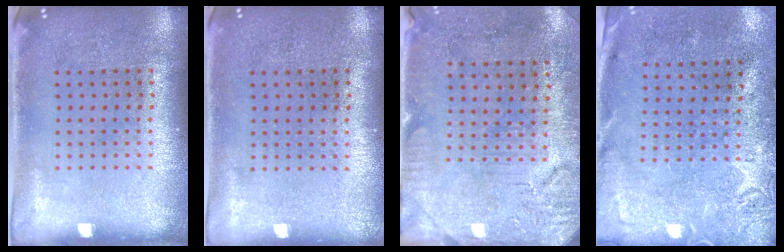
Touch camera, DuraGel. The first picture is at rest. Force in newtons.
{"total": 0.0}
{"total": 3.2, "press": 2.6, "slide": 1.8}
{"total": 2.8, "press": 2.2, "slide": 1.8}